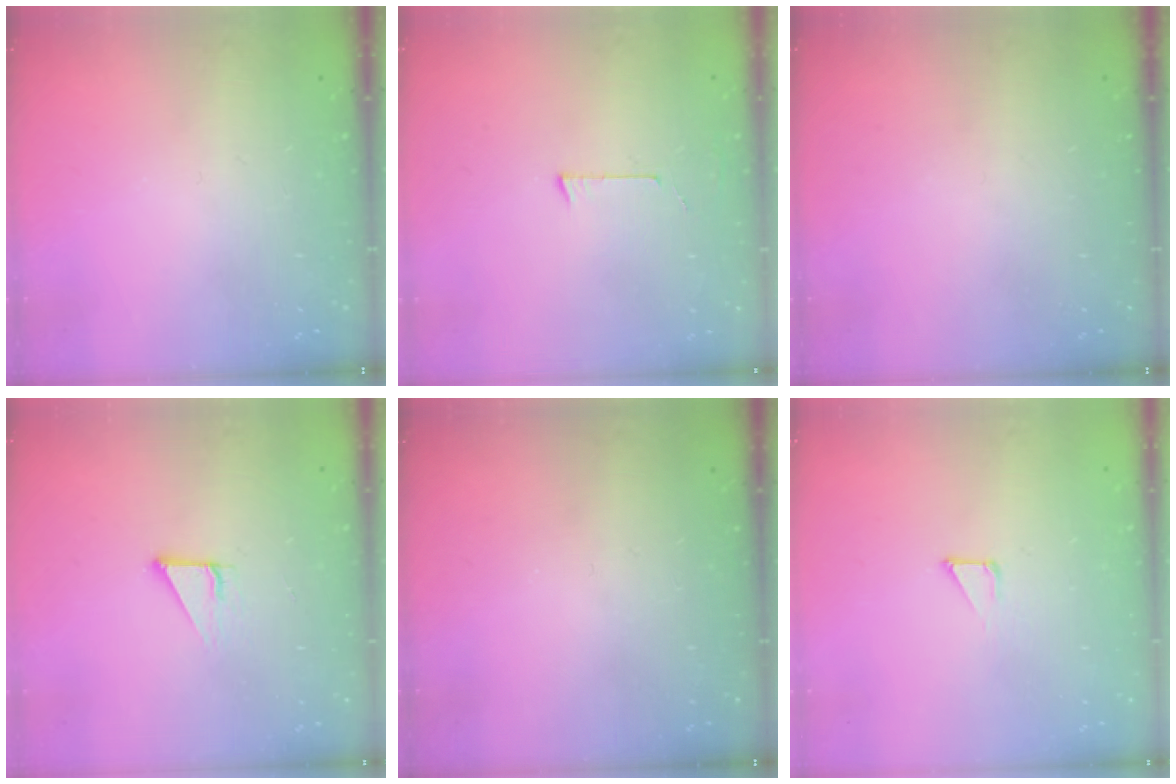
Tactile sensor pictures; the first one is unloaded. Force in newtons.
{"total": 3.2, "press": 3.2, "slide": 0.2}
{"total": 0.0}
{"total": 2.9, "press": 2.9, "slide": 0.2}
{"total": 0.0}
{"total": 1.2, "press": 1.2, "slide": 0.0}